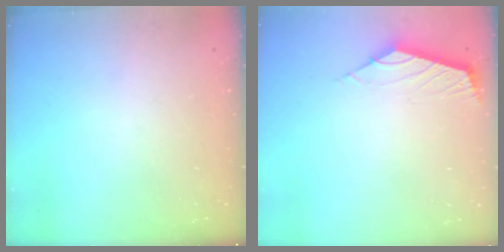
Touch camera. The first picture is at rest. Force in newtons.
{"total": 2.5, "press": 2.5, "slide": 0.6}